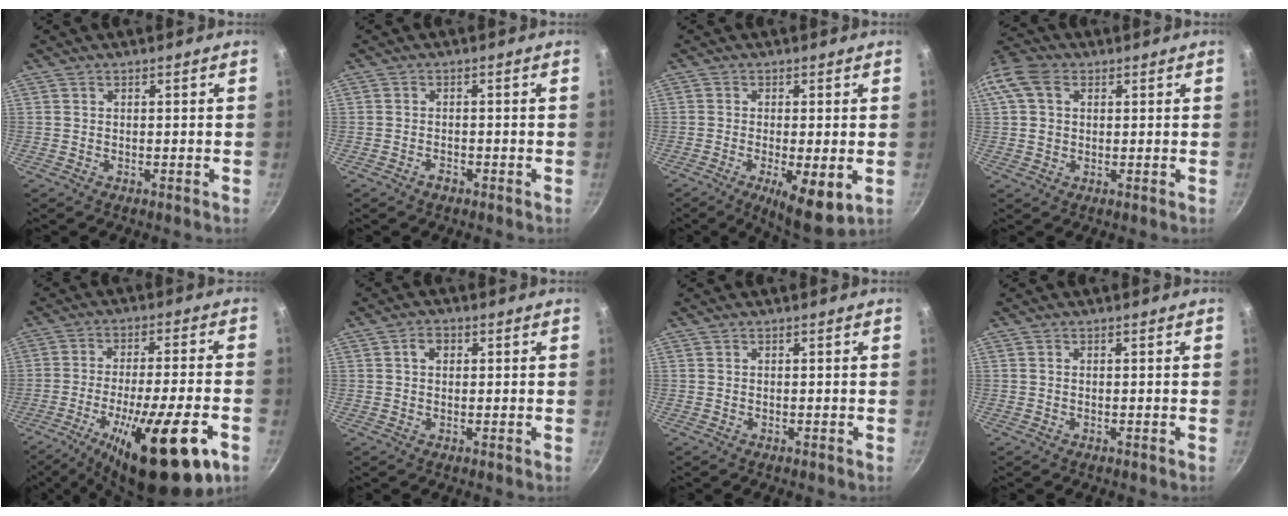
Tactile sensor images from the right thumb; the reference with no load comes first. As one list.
[{"total": 1.6, "force": [-1.2, 0.9, 0.7], "torque": [-0.009, 0.013, -0.019]}, {"total": 8.6, "force": [-2.3, 2.2, 8.0], "torque": [-0.125, -0.008, -0.027]}, {"total": 11.0, "force": [3.0, 8.3, 6.5], "torque": [-0.143, 0.021, 0.044]}, {"total": 20.6, "force": [-9.3, 4.9, 17.7], "torque": [-0.254, 0.013, -0.141]}, {"total": 2.7, "force": [0.7, 2.0, 1.7], "torque": [-0.017, 0.004, 0.008]}, {"total": 0.0}, {"total": 0.0}]